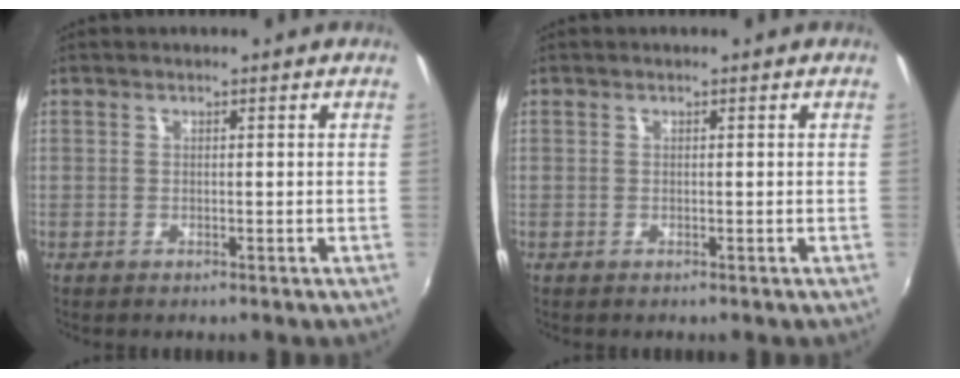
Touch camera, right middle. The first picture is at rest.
{"total": 0.0}